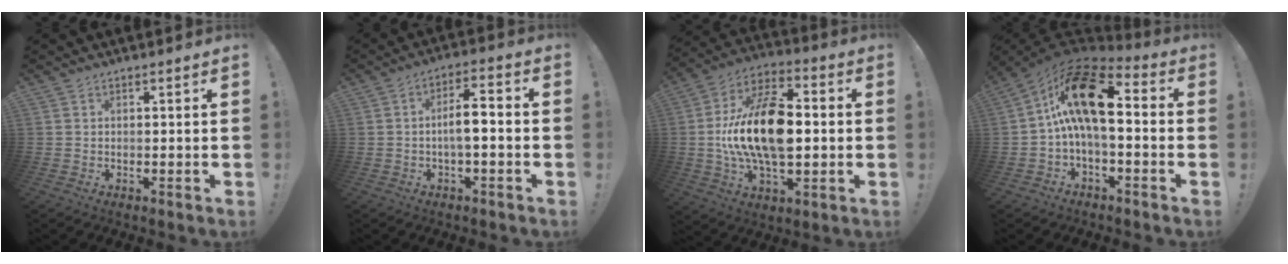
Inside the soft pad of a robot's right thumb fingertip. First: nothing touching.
{"total": 7.5, "force": [-1.0, 2.4, 7.1], "torque": [-0.120, 0.008, -0.022]}
{"total": 21.9, "force": [-0.4, 12.3, 18.1], "torque": [-0.339, 0.009, -0.003]}
{"total": 18.0, "force": [3.4, 7.8, 15.8], "torque": [-0.275, -0.007, 0.061]}